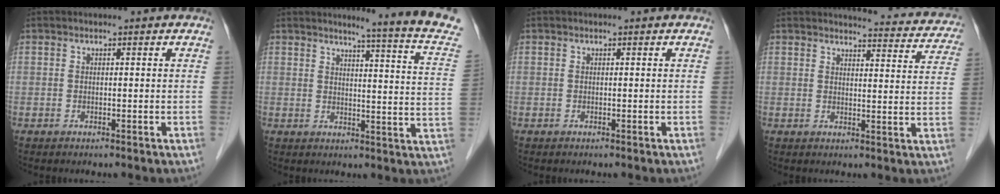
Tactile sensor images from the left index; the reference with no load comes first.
{"total": 13.7, "force": [12.3, -1.2, 6.1], "torque": [-0.074, -0.072, 0.118]}
{"total": 0.0}
{"total": 14.1, "force": [13.6, 2.2, 2.5], "torque": [-0.005, -0.039, 0.133]}